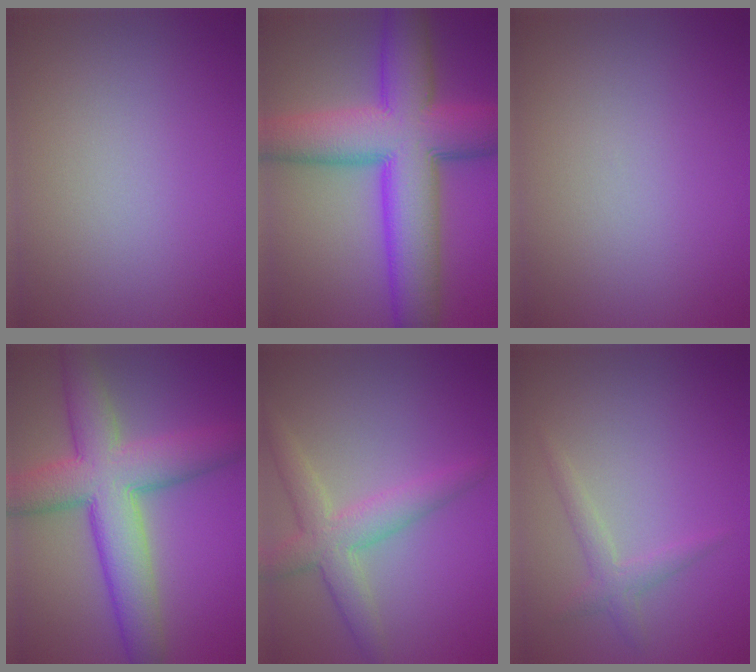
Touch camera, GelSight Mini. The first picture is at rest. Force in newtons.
{"total": 12.8, "press": 12.8, "slide": 0.2}
{"total": 0.0}
{"total": 9.2, "press": 9.2, "slide": 0.3}
{"total": 4.2, "press": 4.2, "slide": 0.3}
{"total": 1.7, "press": 1.7, "slide": 0.1}